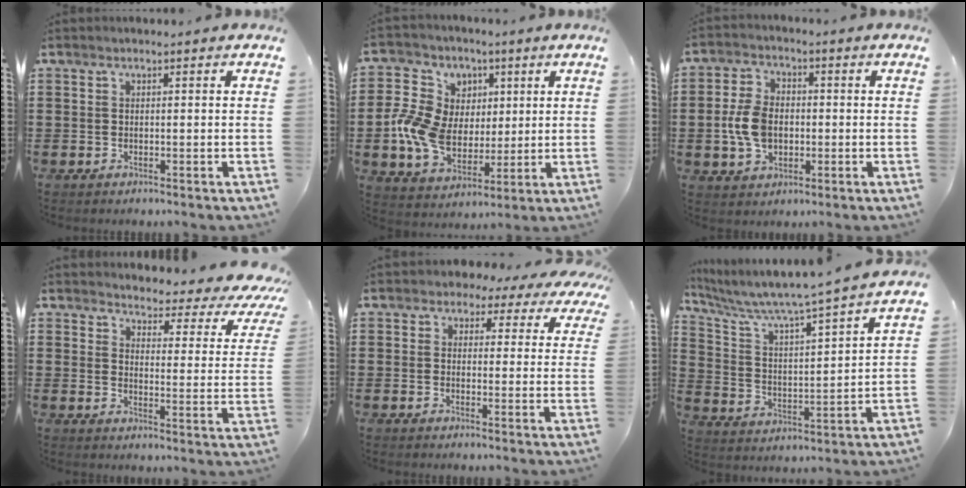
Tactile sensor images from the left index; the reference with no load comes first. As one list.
[{"total": 11.0, "force": [0.4, 9.2, 6.0], "torque": [-0.183, 0.015, 0.006]}, {"total": 7.2, "force": [-0.8, 4.8, 5.3], "torque": [-0.133, 0.003, -0.021]}, {"total": 3.5, "force": [3.2, 0.7, 1.0], "torque": [-0.026, -0.035, 0.046]}, {"total": 2.8, "force": [2.2, 1.7, 0.5], "torque": [-0.018, -0.008, 0.034]}, {"total": 6.1, "force": [5.5, -0.3, 2.6], "torque": [-0.078, -0.047, 0.084]}]